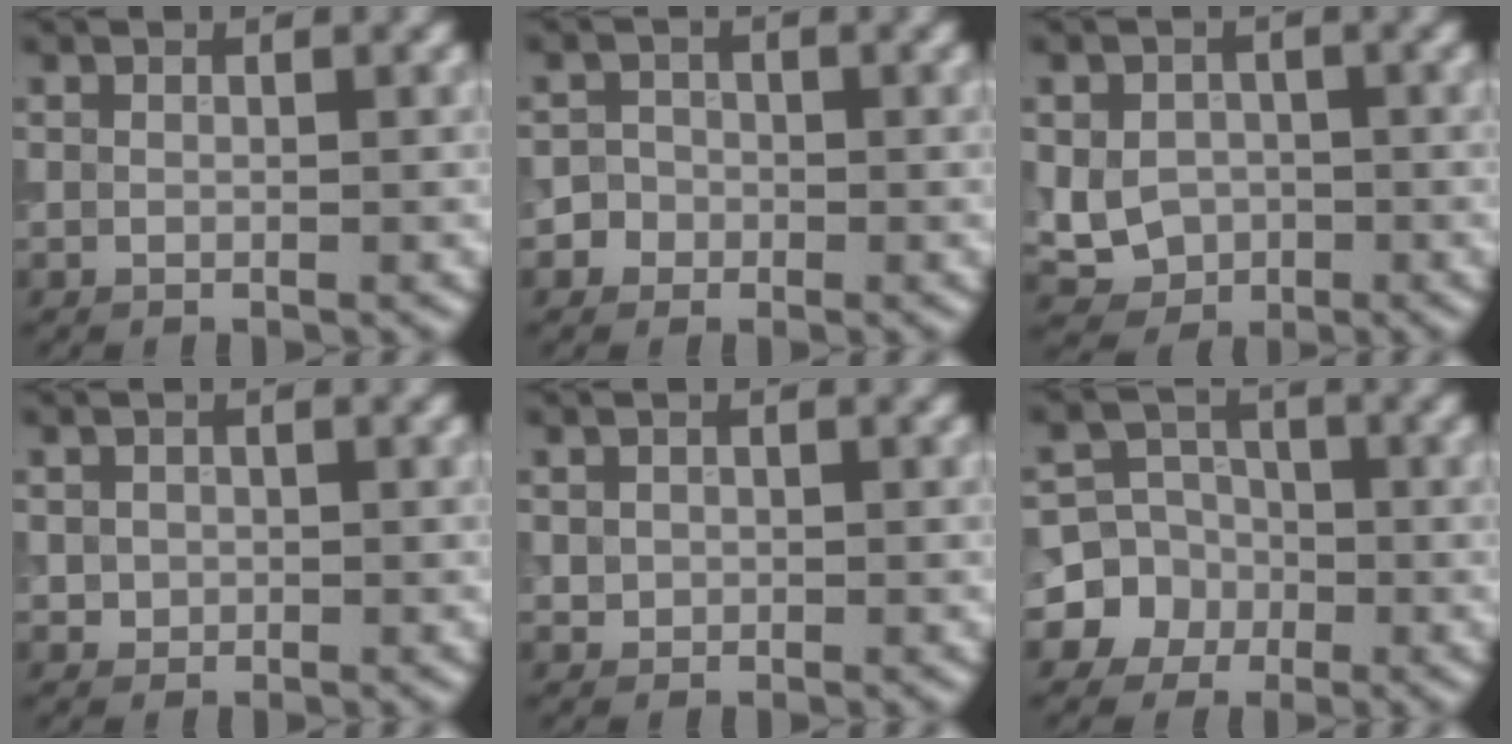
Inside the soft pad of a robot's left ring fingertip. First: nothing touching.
{"total": 2.2, "force": [-0.8, 2.0, 0.2], "torque": [0.025, 0.007, -0.021]}
{"total": 4.5, "force": [-0.7, 3.9, 2.2], "torque": [-0.032, -0.005, -0.020]}
{"total": 1.2, "force": [0.0, 1.1, 0.3], "torque": [0.003, -0.004, 0.000]}
{"total": 1.0, "force": [0.1, 0.9, 0.2], "torque": [0.002, -0.004, 0.001]}
{"total": 6.4, "force": [-1.9, 6.1, 0.8], "torque": [0.000, 0.004, -0.056]}